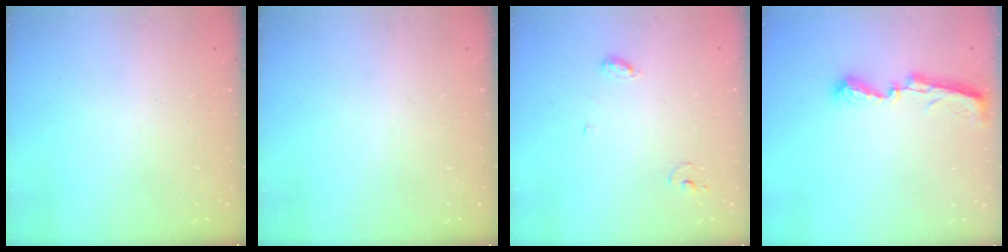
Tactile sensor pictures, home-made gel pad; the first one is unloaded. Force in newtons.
{"total": 0.0}
{"total": 4.7, "press": 4.7, "slide": 0.5}
{"total": 8.9, "press": 8.9, "slide": 0.2}